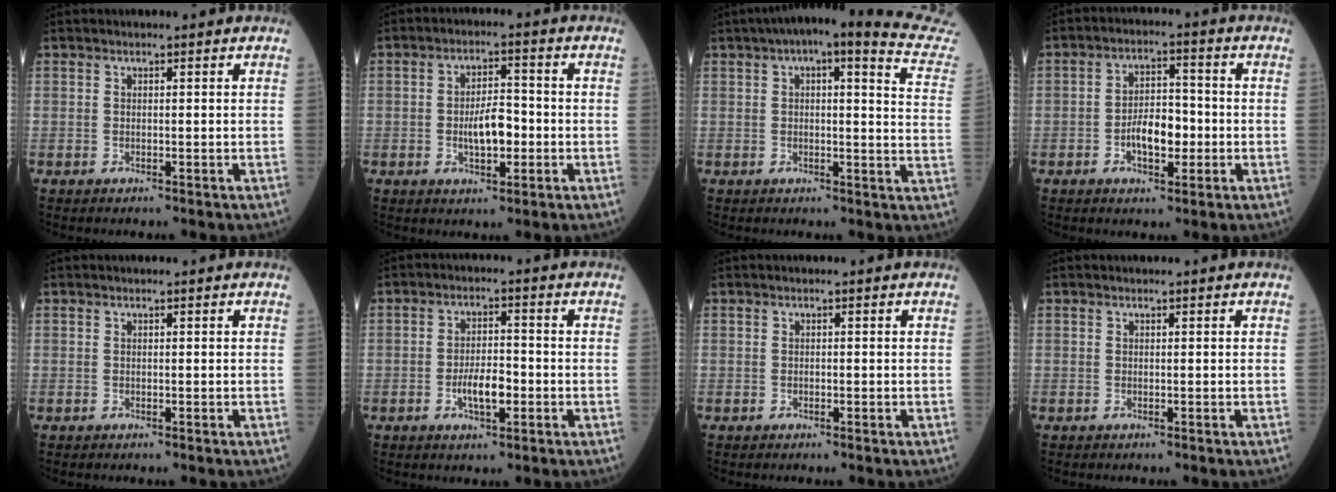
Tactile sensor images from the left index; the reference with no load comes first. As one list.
[{"total": 5.8, "force": [-1.2, 2.3, 5.2], "torque": [-0.097, 0.008, -0.020]}, {"total": 18.4, "force": [15.8, 1.4, 9.4], "torque": [-0.119, -0.020, 0.165]}, {"total": 6.3, "force": [-1.7, 3.0, 5.3], "torque": [-0.099, 0.010, -0.029]}, {"total": 0.0}, {"total": 5.1, "force": [-1.6, 1.8, 4.5], "torque": [-0.086, 0.002, -0.029]}, {"total": 0.0}, {"total": 0.0}]